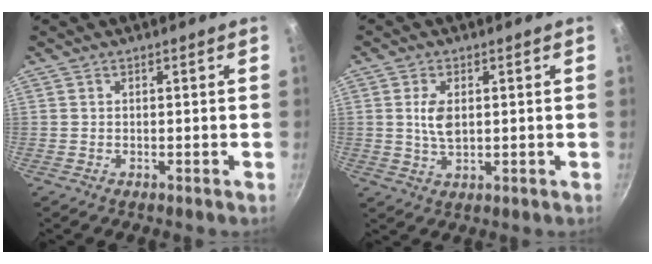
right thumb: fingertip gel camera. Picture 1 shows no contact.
{"total": 4.7, "force": [0.7, 2.6, 3.9], "torque": [-0.076, -0.007, 0.016]}